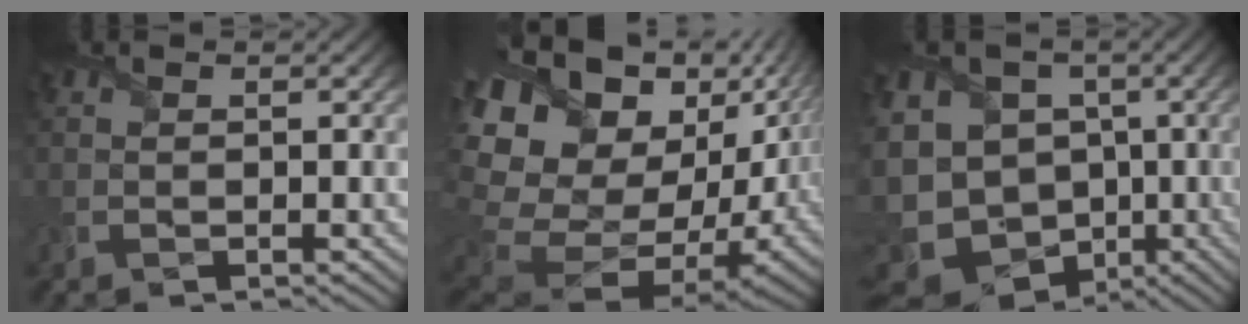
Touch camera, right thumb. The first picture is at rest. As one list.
[{"total": 20.1, "force": [5.1, 13.6, 13.8], "torque": [-0.303, 0.009, 0.142]}, {"total": 17.1, "force": [-4.0, 13.9, 9.1], "torque": [-0.227, -0.010, -0.084]}]